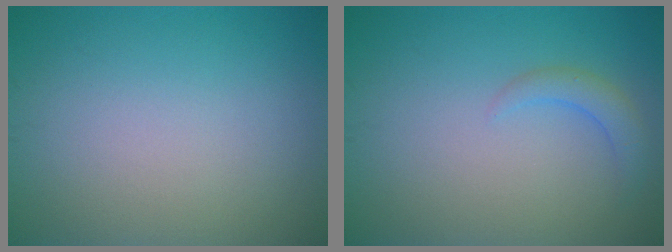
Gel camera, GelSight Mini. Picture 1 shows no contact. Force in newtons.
{"total": 1.8, "press": 1.8, "slide": 0.3}